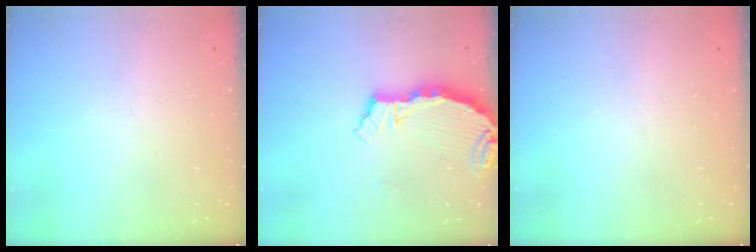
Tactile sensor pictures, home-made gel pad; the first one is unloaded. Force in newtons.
{"total": 5.9, "press": 5.8, "slide": 0.7}
{"total": 0.0}